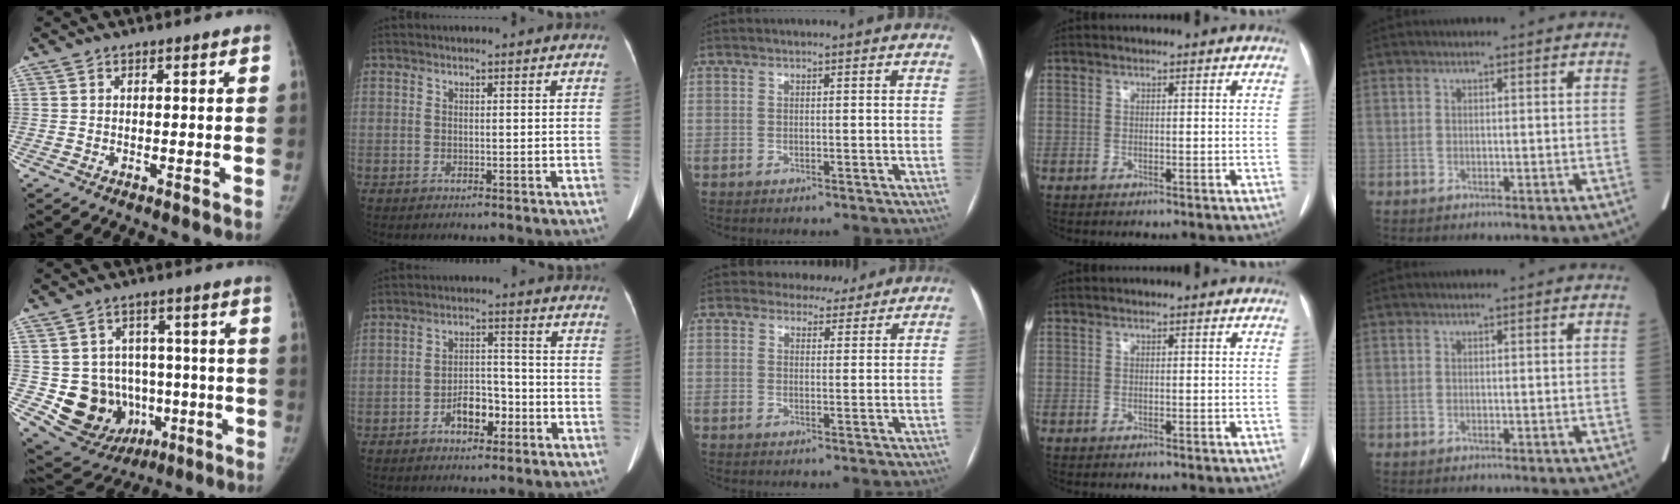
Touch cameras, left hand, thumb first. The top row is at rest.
{"thumb": {"total": 15.9, "force": [-2.9, 13.9, 7.3], "torque": [-0.087, 0.022, -0.018]}, "index": {"total": 5.5, "force": [-3.0, 2.8, 3.6], "torque": [-0.065, 0.013, -0.050]}, "middle": {"total": 4.8, "force": [4.4, 2.0, 0.1], "torque": [0.008, -0.001, 0.050]}}